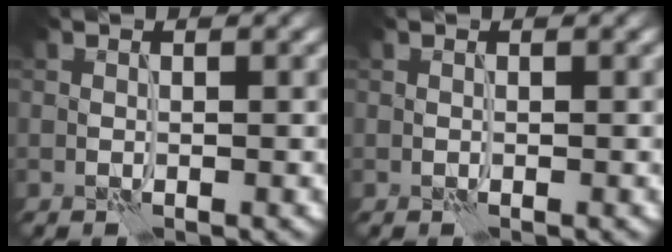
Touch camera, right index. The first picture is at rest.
{"total": 0.0}